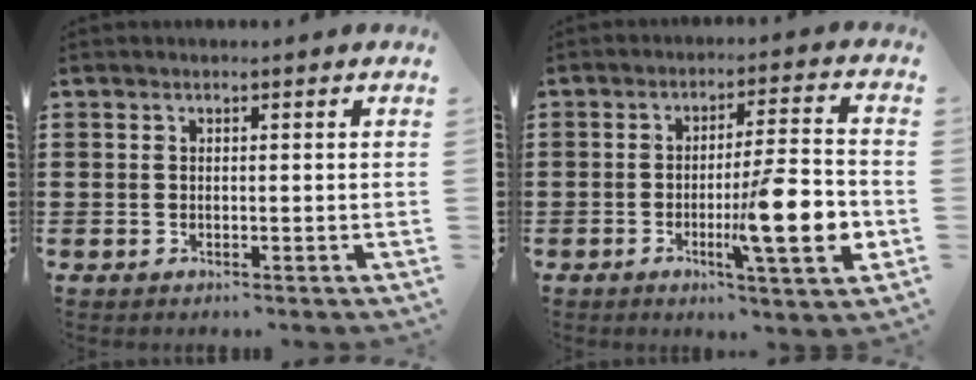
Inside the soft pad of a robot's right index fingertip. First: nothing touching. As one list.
[{"total": 12.3, "force": [-3.1, 1.8, 11.8], "torque": [-0.180, -0.008, -0.053]}]